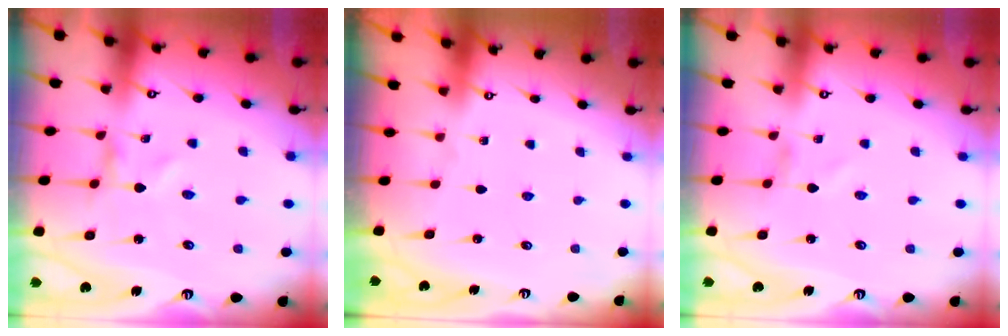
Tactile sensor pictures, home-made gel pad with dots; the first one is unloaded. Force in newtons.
{"total": 0.0}
{"total": 1.5, "press": 1.5, "slide": 0.1}